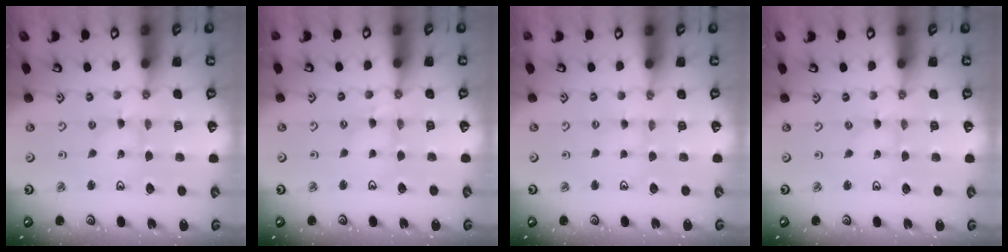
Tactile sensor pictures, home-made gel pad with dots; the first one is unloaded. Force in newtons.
{"total": 3.0, "press": 3.0, "slide": 0.4}
{"total": 2.1, "press": 2.0, "slide": 0.3}
{"total": 0.0}